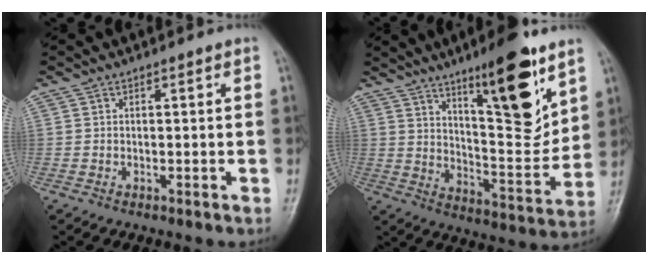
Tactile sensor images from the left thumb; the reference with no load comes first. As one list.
[{"total": 17.9, "force": [10.2, 4.7, 13.9], "torque": [-0.176, -0.070, 0.170]}]